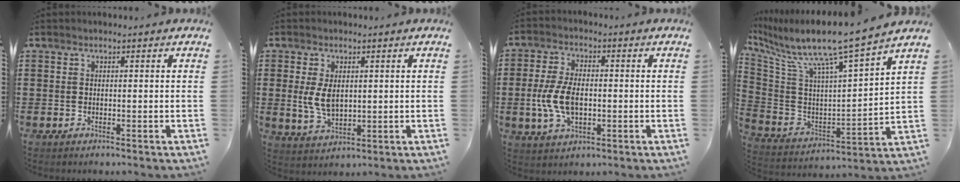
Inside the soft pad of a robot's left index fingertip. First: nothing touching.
{"total": 5.4, "force": [0.7, 3.2, 4.3], "torque": [-0.102, 0.003, 0.009]}
{"total": 7.7, "force": [-0.8, 4.2, 6.4], "torque": [-0.149, 0.001, -0.020]}
{"total": 10.0, "force": [8.5, -0.8, 5.3], "torque": [-0.135, -0.078, 0.131]}